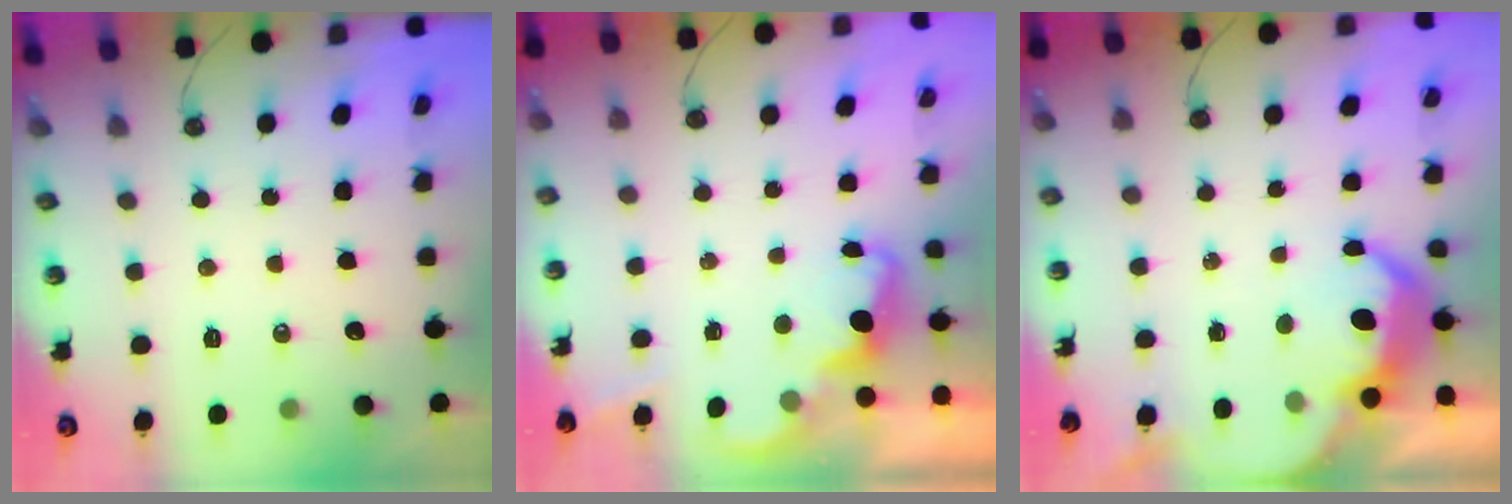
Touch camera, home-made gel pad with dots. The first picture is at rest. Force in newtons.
{"total": 2.0, "press": 1.9, "slide": 0.5}
{"total": 5.7, "press": 5.7, "slide": 0.6}